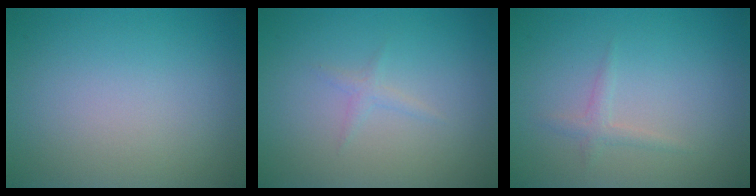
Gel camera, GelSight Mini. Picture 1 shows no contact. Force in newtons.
{"total": 0.9, "press": 0.9, "slide": 0.0}
{"total": 1.1, "press": 1.0, "slide": 0.1}